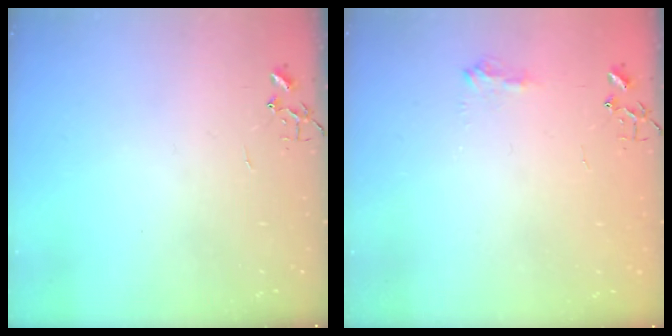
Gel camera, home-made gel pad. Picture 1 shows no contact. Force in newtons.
{"total": 8.4, "press": 8.4, "slide": 0.8}